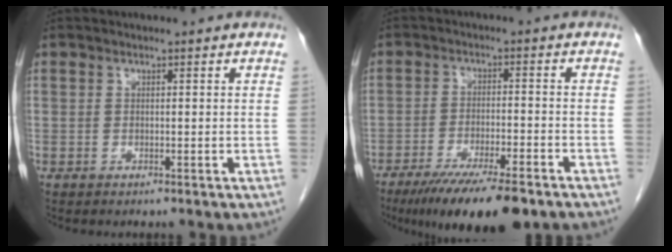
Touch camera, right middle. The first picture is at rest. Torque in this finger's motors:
{"motor_torque": [1.31, -0.83, 0.31, 0.10]}